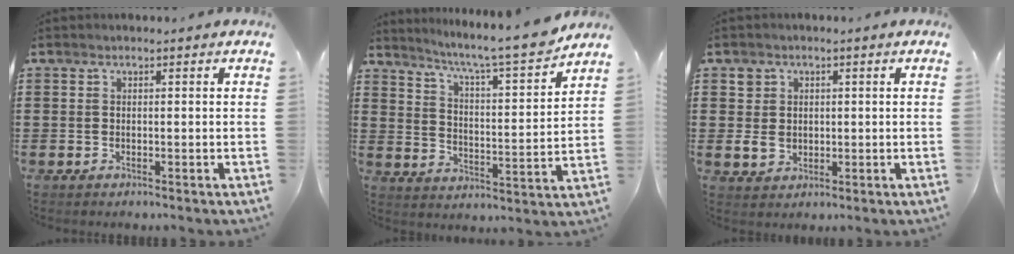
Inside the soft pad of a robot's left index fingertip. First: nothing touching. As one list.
[{"total": 7.3, "force": [6.4, -0.5, 3.5], "torque": [-0.085, -0.050, 0.099]}, {"total": 3.5, "force": [0.4, 3.2, 1.3], "torque": [-0.036, 0.009, 0.007]}]